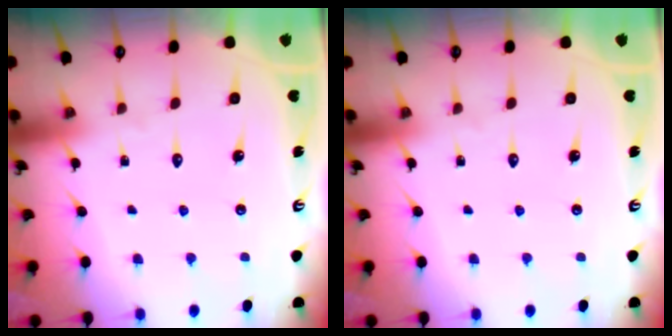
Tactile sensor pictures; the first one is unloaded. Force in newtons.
{"total": 0.0}